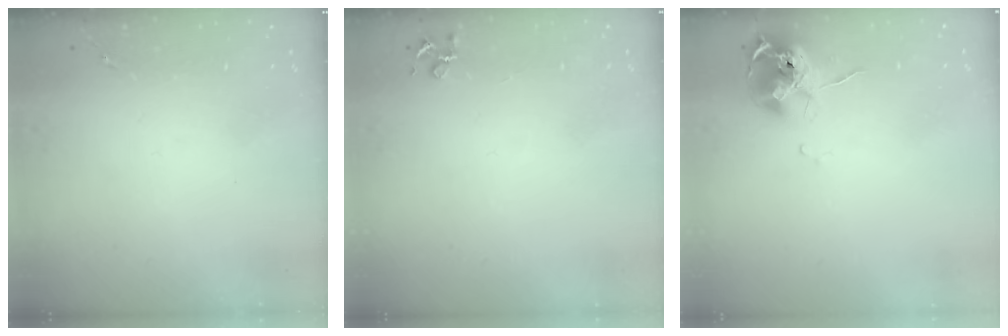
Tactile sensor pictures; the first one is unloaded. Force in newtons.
{"total": 3.9, "press": 3.9, "slide": 0.5}
{"total": 11.7, "press": 11.7, "slide": 0.7}